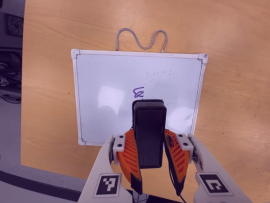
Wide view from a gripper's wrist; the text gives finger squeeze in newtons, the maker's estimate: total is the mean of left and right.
{"total": 6.6, "left": 5.5, "right": 7.6}